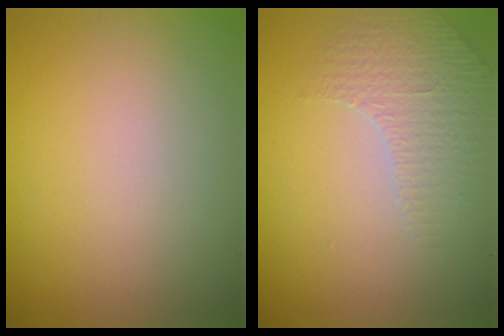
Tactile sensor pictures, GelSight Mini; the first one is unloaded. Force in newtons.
{"total": 1.5, "press": 1.2, "slide": 0.8}